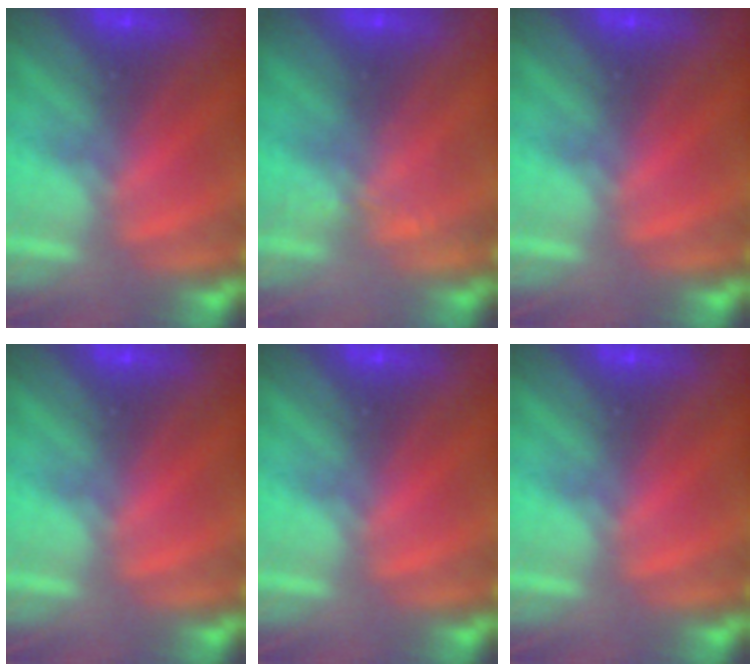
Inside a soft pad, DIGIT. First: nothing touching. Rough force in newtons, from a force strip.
{"total": 2.1}
{"total": 0.0}
{"total": 0.0}
{"total": 0.0}
{"total": 0.0}